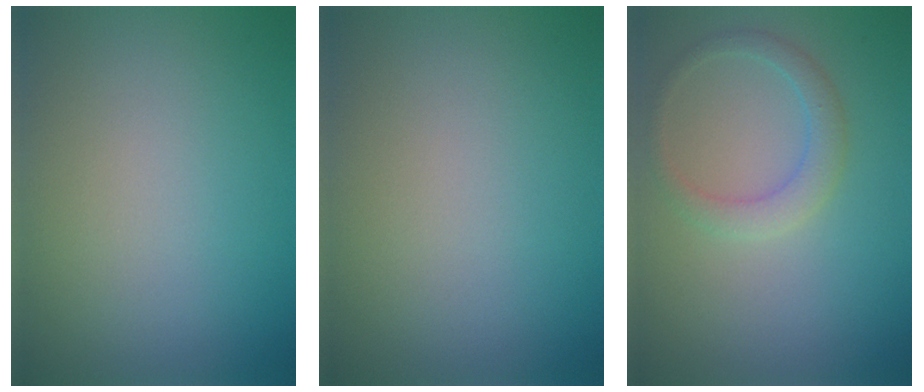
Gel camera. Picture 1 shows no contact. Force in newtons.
{"total": 0.0}
{"total": 2.2, "press": 2.2, "slide": 0.2}